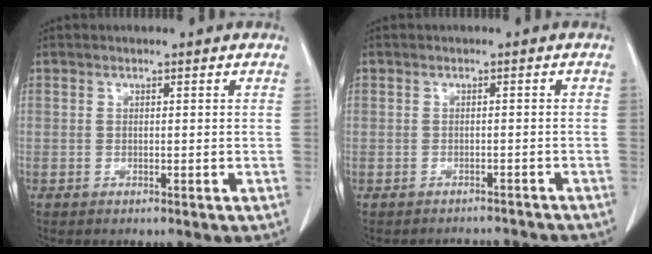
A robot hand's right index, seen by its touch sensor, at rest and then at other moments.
{"total": 3.6, "force": [-3.3, 1.4, -0.6], "torque": [0.009, 0.012, -0.044]}